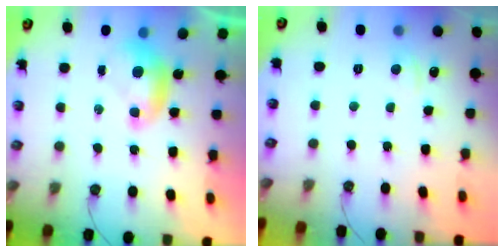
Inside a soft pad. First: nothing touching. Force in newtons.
{"total": 1.0, "press": 0.4, "slide": 0.9}